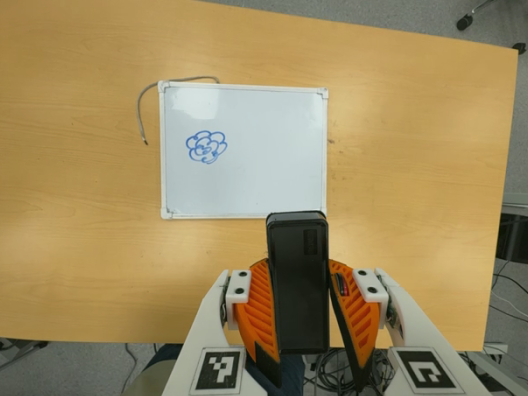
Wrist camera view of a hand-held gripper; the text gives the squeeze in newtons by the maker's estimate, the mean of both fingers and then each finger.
{"total": 7.7, "left": 7.4, "right": 7.9}